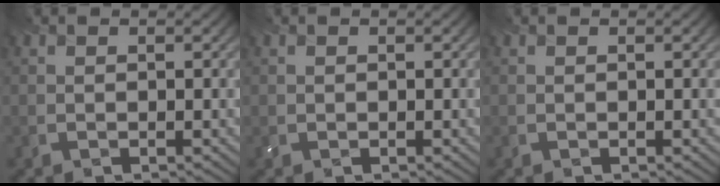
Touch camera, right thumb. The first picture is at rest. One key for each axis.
{"total": 0.0}
{"total": 0.0}